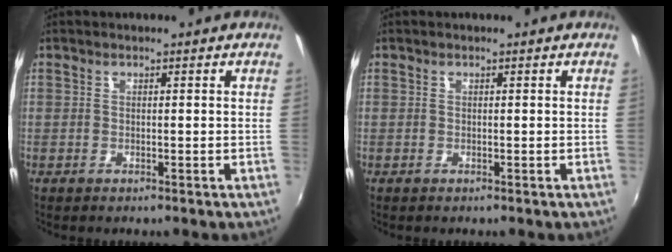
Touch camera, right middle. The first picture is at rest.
{"total": 0.0}